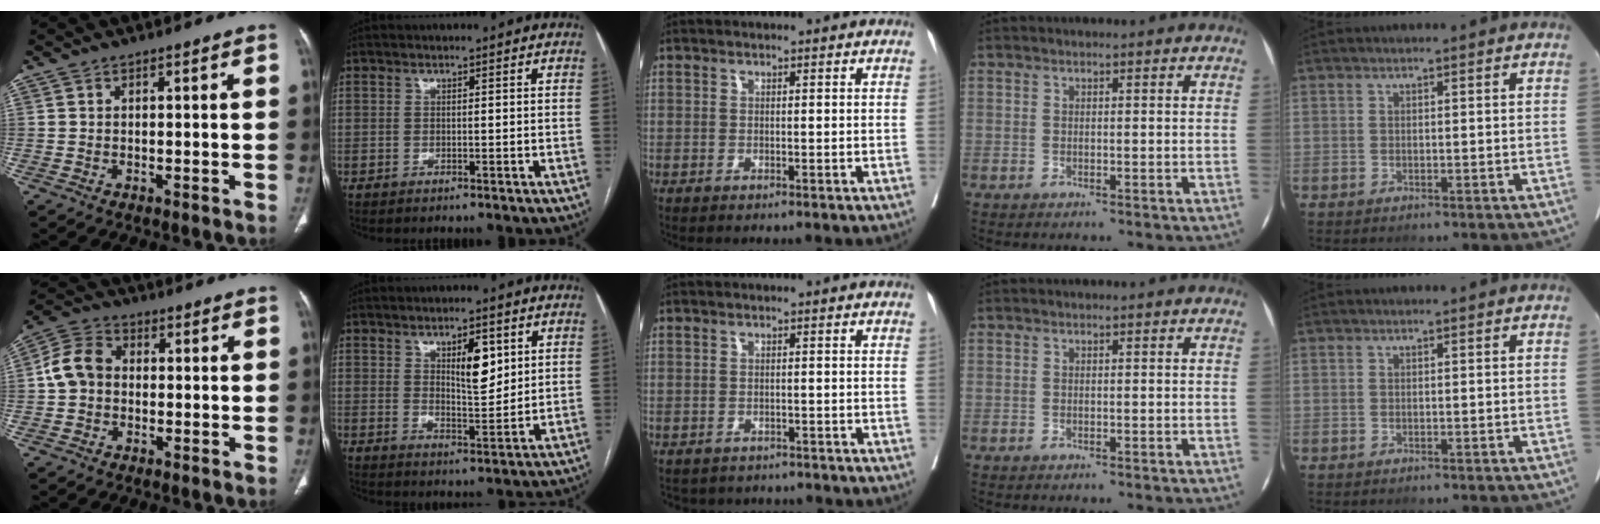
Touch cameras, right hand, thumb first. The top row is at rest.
{"thumb": {"total": 7.4, "force": [-0.2, 6.0, 4.3], "torque": [-0.072, 0.024, -0.016]}, "index": {"total": 6.1, "force": [2.6, 1.9, 5.2], "torque": [-0.084, -0.005, 0.046]}, "middle": {"total": 5.6, "force": [-5.2, 2.0, 0.2], "torque": [-0.005, 0.000, -0.061]}}